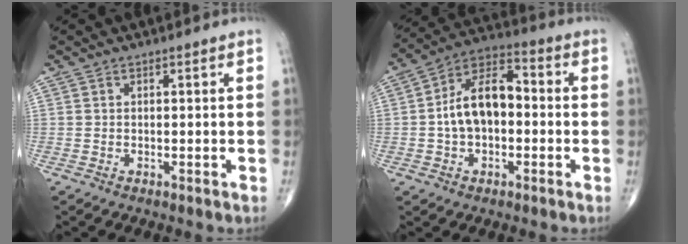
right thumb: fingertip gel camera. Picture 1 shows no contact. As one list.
[{"total": 12.3, "force": [-0.7, 7.5, 9.8], "torque": [-0.160, 0.039, -0.023]}]